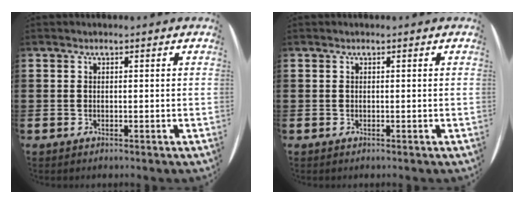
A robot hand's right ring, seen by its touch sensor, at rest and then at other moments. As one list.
[{"total": 0.0}]